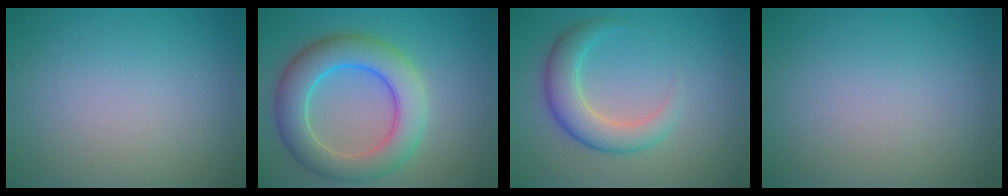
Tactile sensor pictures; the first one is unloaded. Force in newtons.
{"total": 7.7, "press": 7.7, "slide": 0.2}
{"total": 4.5, "press": 4.5, "slide": 0.2}
{"total": 0.0}